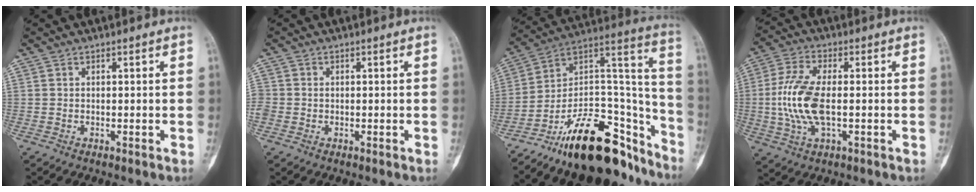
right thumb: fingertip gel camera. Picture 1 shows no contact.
{"total": 2.0, "force": [-0.5, 1.7, 0.9], "torque": [-0.018, 0.005, -0.013]}
{"total": 25.8, "force": [-18.4, 10.5, 14.8], "torque": [-0.156, 0.131, -0.304]}
{"total": 11.4, "force": [-0.8, 5.0, 10.2], "torque": [-0.236, 0.006, -0.016]}